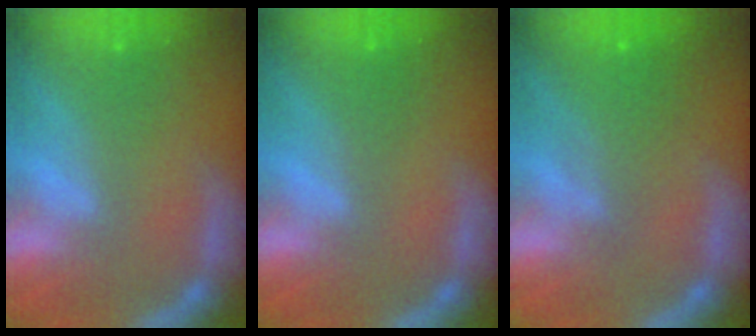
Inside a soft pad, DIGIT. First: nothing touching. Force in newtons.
{"total": 1.0}
{"total": 3.6}